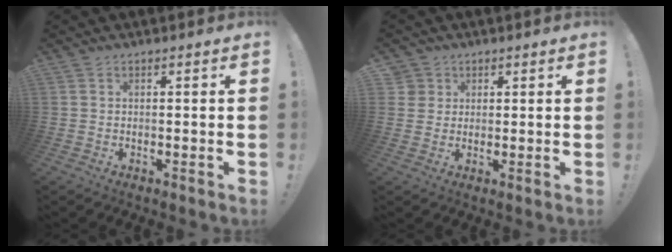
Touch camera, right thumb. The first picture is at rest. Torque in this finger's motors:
{"motor_torque": [-0.20, -0.11, -0.49, 0.37, 0.00]}